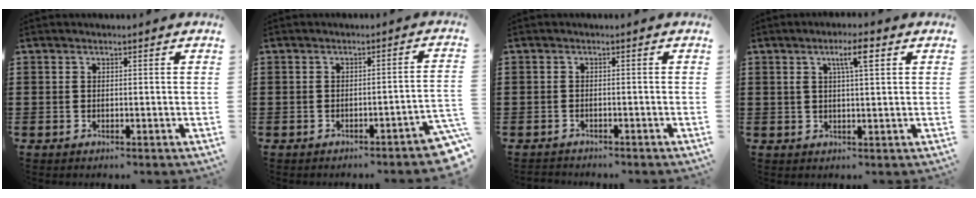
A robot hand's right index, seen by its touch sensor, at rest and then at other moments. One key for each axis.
{"total": 2.3, "fx": -2.0, "fy": 0.0, "fz": 1.2, "tx": -0.024, "ty": -0.005, "tz": -0.041}
{"total": 1.2, "fx": -1.1, "fy": 0.4, "fz": -0.2, "tx": -0.001, "ty": 0.005, "tz": -0.027}
{"total": 4.6, "fx": 1.9, "fy": 0.7, "fz": 4.1, "tx": -0.079, "ty": 0.006, "tz": 0.026}